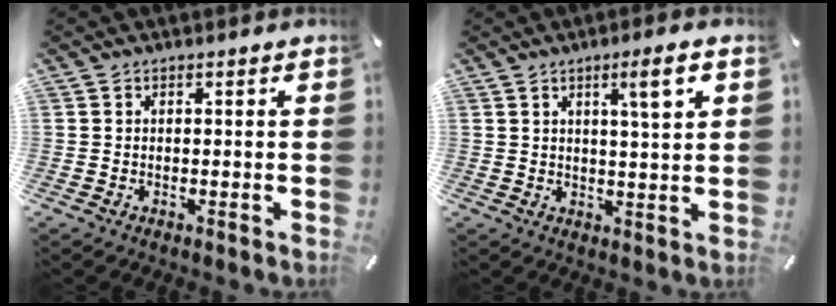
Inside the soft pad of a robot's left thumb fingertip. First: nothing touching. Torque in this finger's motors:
{"motor_torque": [1.15, 1.16, 0.53, -0.50, 0.03]}